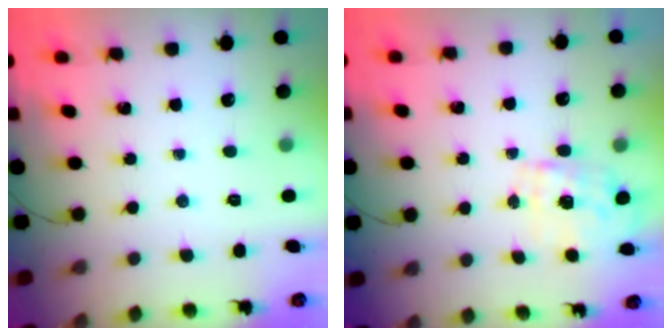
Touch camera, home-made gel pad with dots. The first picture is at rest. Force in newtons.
{"total": 2.2, "press": 2.2, "slide": 0.4}